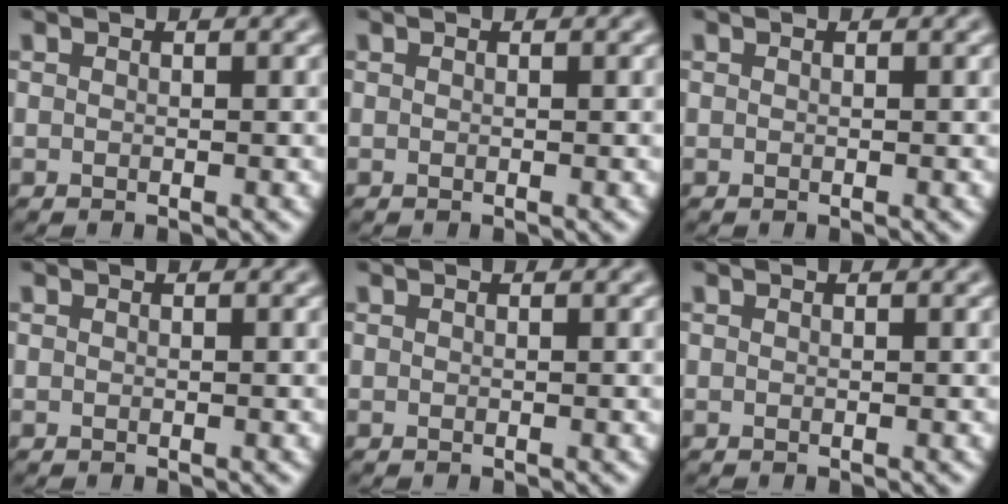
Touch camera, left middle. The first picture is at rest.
{"total": 0.0}
{"total": 0.0}
{"total": 0.0}
{"total": 0.0}
{"total": 0.0}